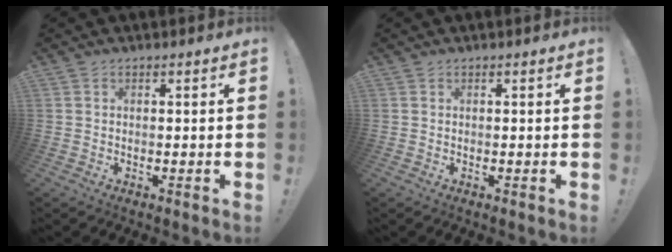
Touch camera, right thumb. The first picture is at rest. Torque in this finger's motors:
{"motor_torque": [0.04, 0.00, 0.09, -0.12, 0.05]}